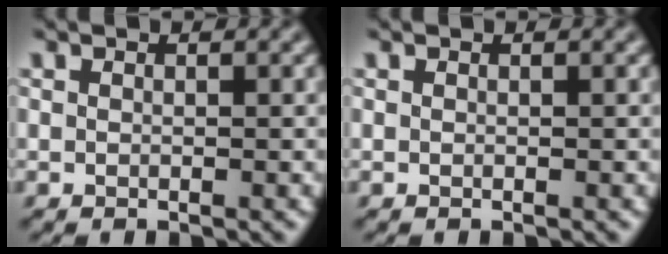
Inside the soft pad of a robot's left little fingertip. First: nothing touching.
{"total": 0.0}